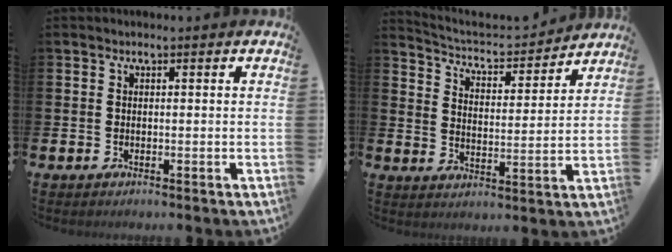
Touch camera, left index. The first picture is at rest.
{"total": 5.3, "force": [5.0, 1.3, 0.8], "torque": [-0.042, -0.045, 0.081]}